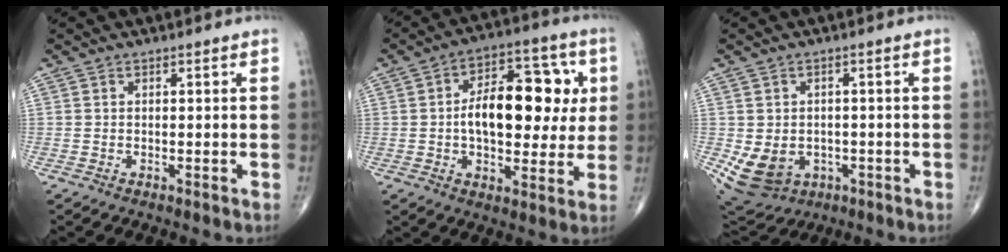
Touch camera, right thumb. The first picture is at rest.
{"total": 17.3, "force": [1.6, 9.6, 14.3], "torque": [-0.177, 0.020, 0.023]}
{"total": 10.8, "force": [-2.7, 8.8, 5.5], "torque": [-0.103, 0.009, -0.020]}